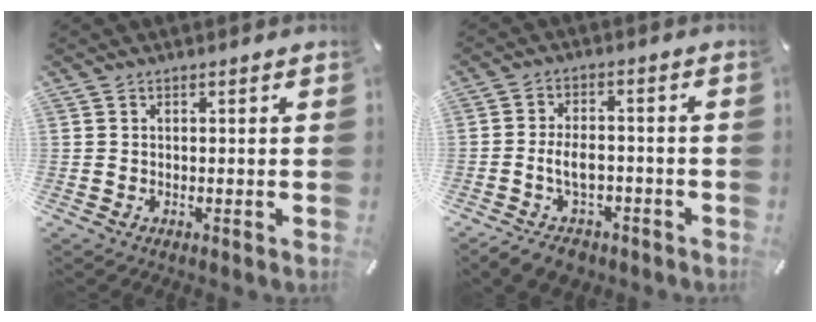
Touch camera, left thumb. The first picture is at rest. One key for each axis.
{"total": 7.7, "fx": -3.1, "fy": 5.2, "fz": 4.8, "tx": -0.088, "ty": 0.022, "tz": -0.052}